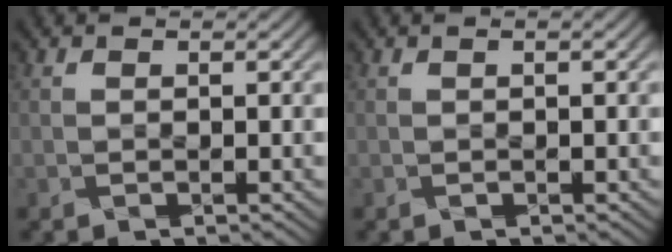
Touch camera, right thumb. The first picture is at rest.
{"total": 0.8, "force": [0.2, 0.2, 0.8], "torque": [-0.013, 0.004, -0.004]}